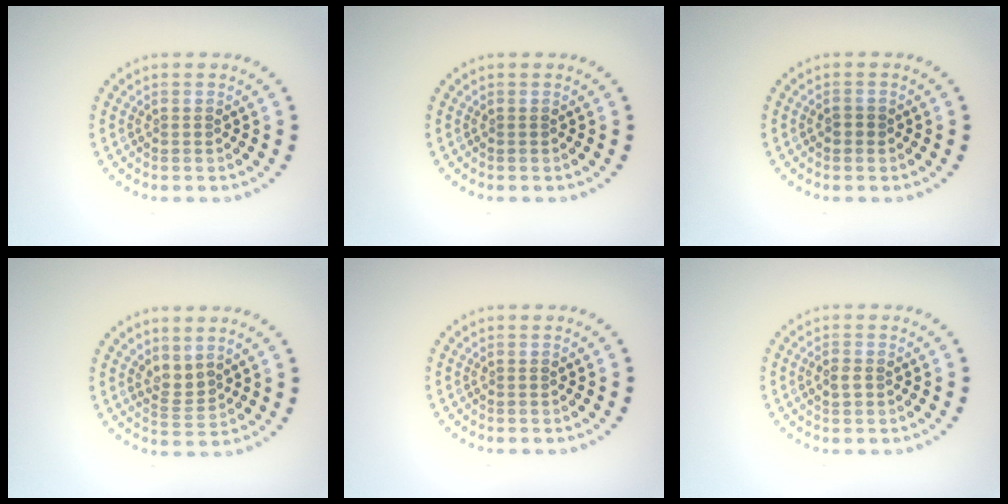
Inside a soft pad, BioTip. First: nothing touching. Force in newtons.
{"total": 0.0}
{"total": 0.9, "press": 0.9, "slide": 0.0}
{"total": 1.9, "press": 1.4, "slide": 1.3}
{"total": 0.0}
{"total": 1.2, "press": 1.2, "slide": 0.2}